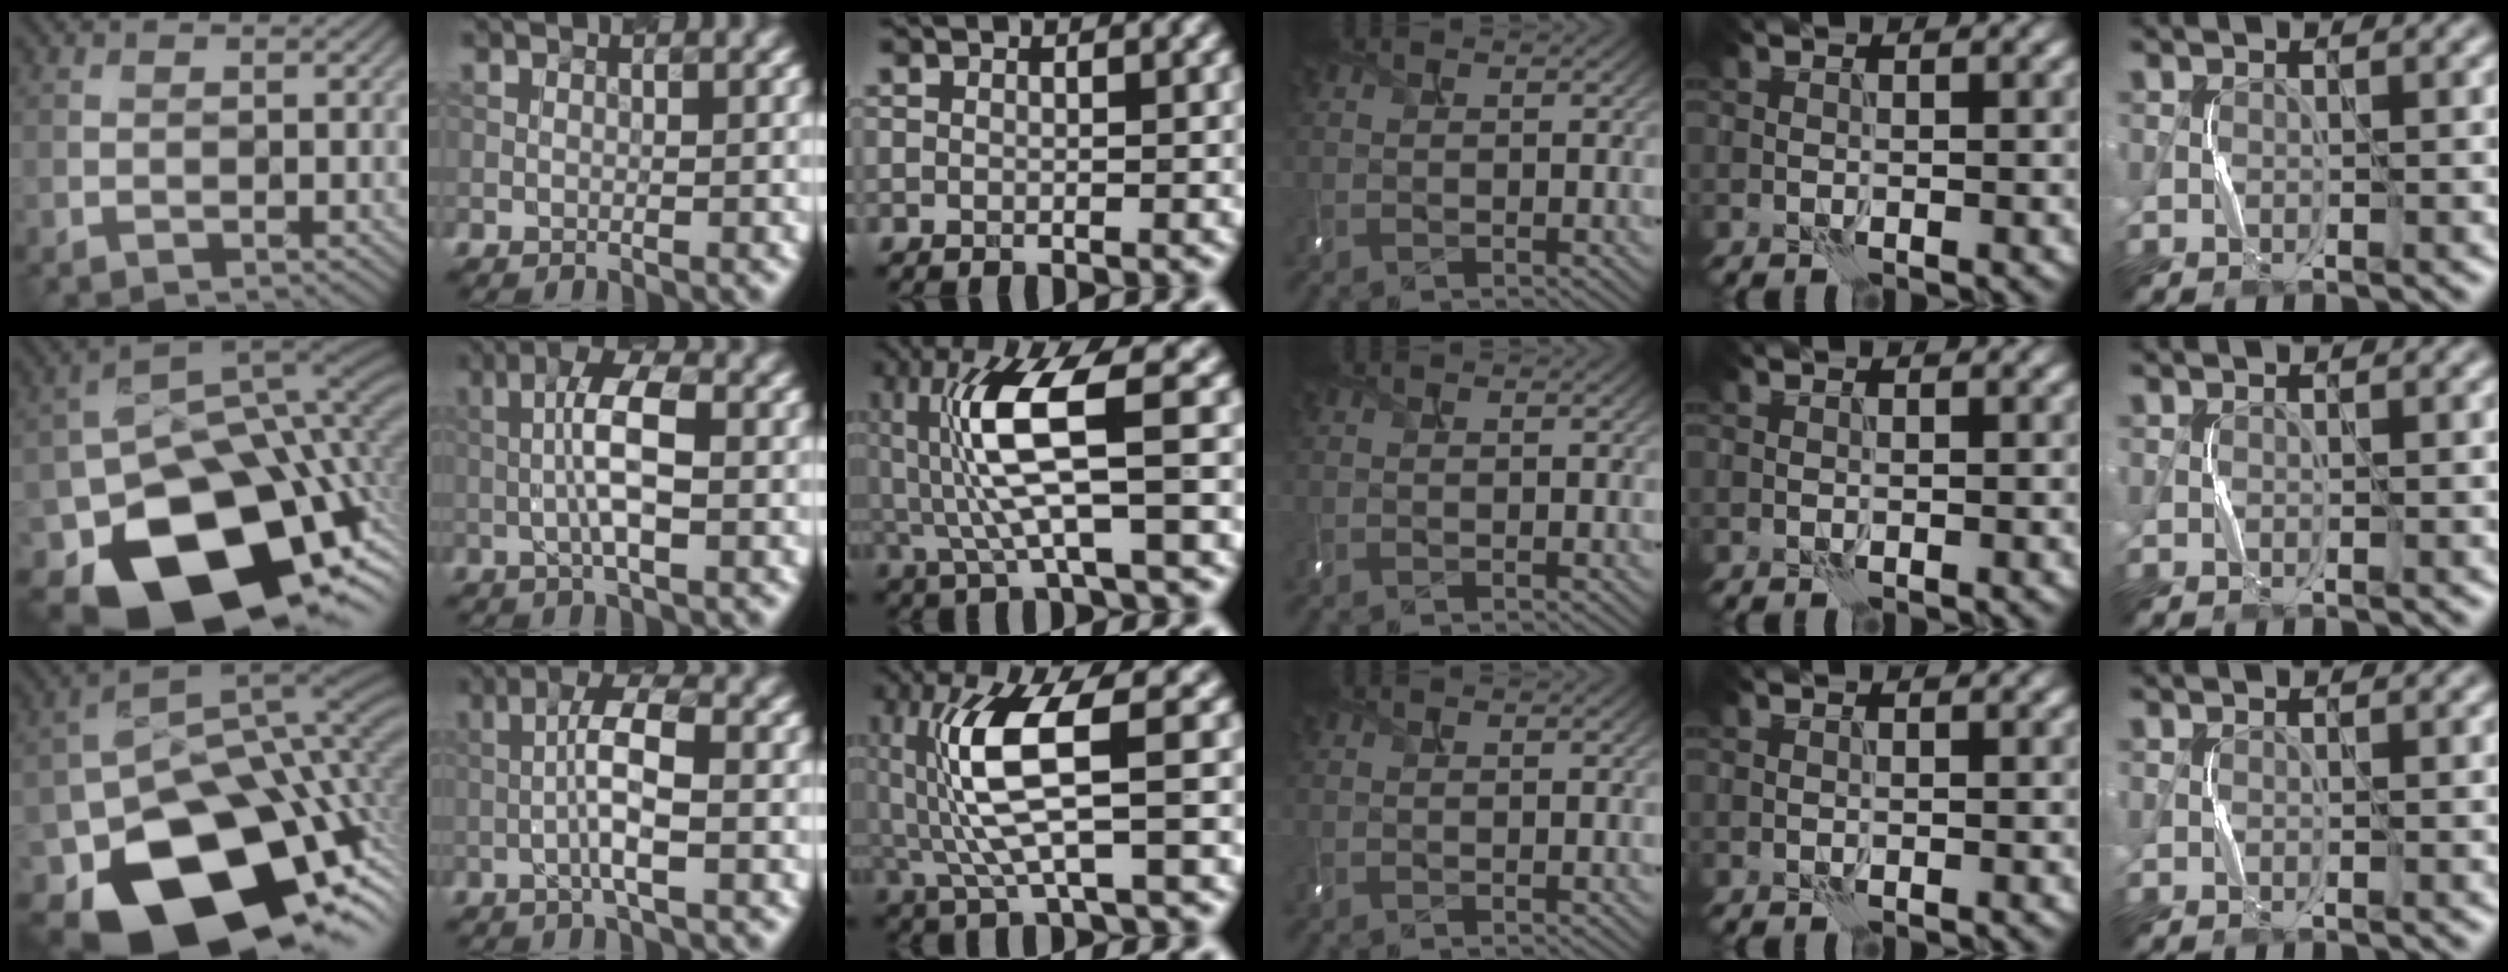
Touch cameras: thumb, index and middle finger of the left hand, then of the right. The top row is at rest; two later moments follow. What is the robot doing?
{"motion": "shake", "object": "tambourine"}